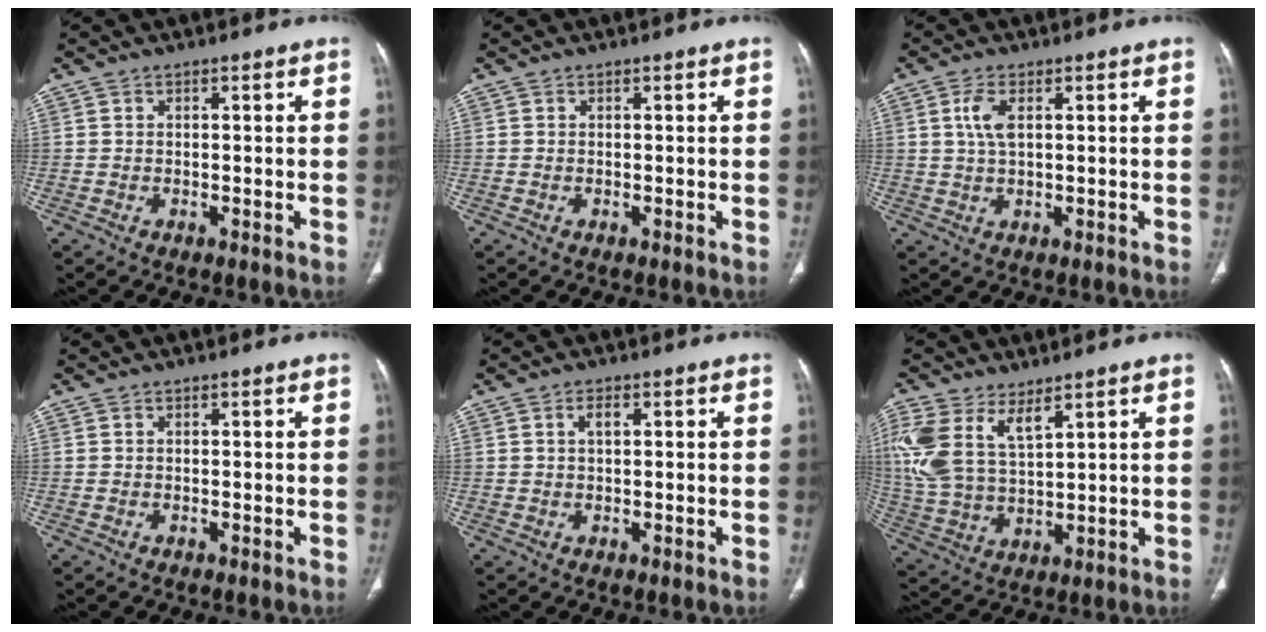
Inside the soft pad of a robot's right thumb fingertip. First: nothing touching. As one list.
[{"total": 0.0}, {"total": 4.2, "force": [1.2, 1.8, 3.6], "torque": [-0.083, 0.002, 0.027]}, {"total": 0.0}, {"total": 2.0, "force": [0.6, 0.9, 1.6], "torque": [-0.033, 0.006, 0.013]}, {"total": 13.6, "force": [6.9, 6.6, 9.6], "torque": [-0.217, -0.017, 0.150]}]